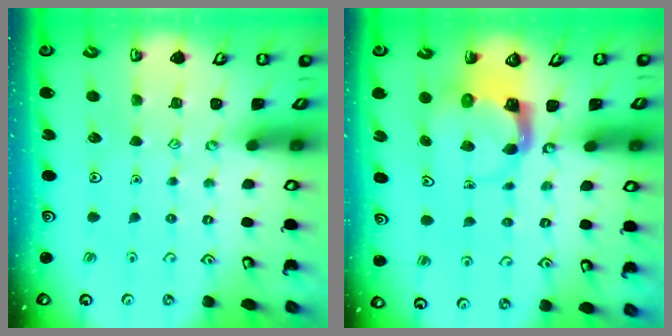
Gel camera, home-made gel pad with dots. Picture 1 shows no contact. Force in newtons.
{"total": 4.0, "press": 4.0, "slide": 0.5}